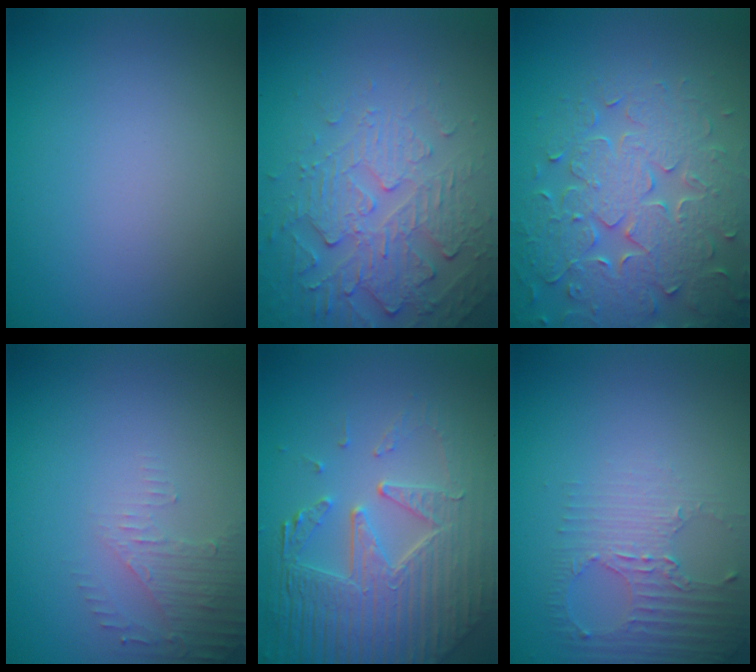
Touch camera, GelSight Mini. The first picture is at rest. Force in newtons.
{"total": 5.3, "press": 3.7, "slide": 3.7}
{"total": 7.7, "press": 6.1, "slide": 4.7}
{"total": 2.2, "press": 2.1, "slide": 0.5}
{"total": 8.2, "press": 5.7, "slide": 5.8}
{"total": 2.9, "press": 2.3, "slide": 1.8}